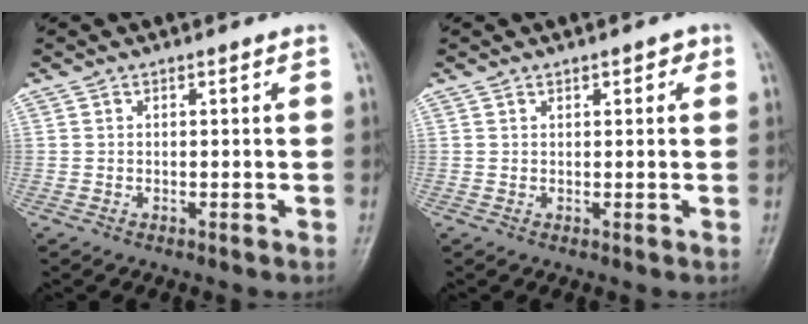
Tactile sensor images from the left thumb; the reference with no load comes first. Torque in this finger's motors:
{"motor_torque": [-0.12, -0.03, -0.16, -0.20, -0.09]}